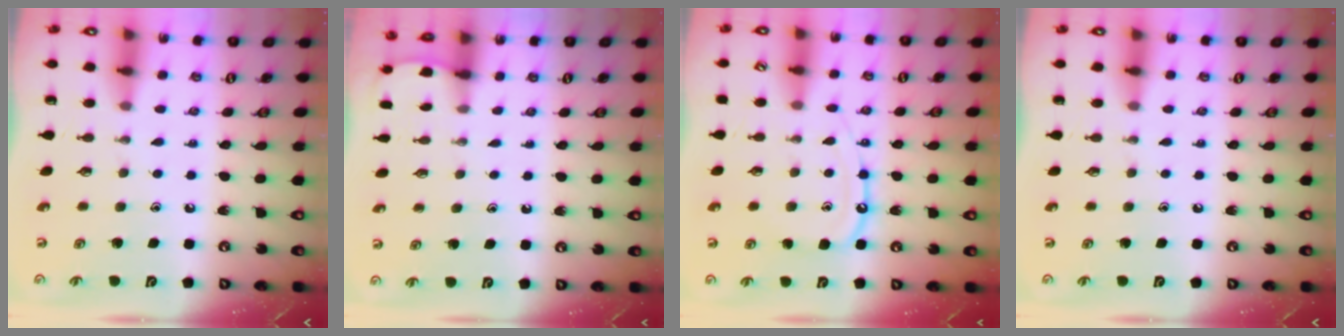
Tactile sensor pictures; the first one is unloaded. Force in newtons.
{"total": 0.9, "press": 0.9, "slide": 0.1}
{"total": 10.7, "press": 10.7, "slide": 1.0}
{"total": 0.0}